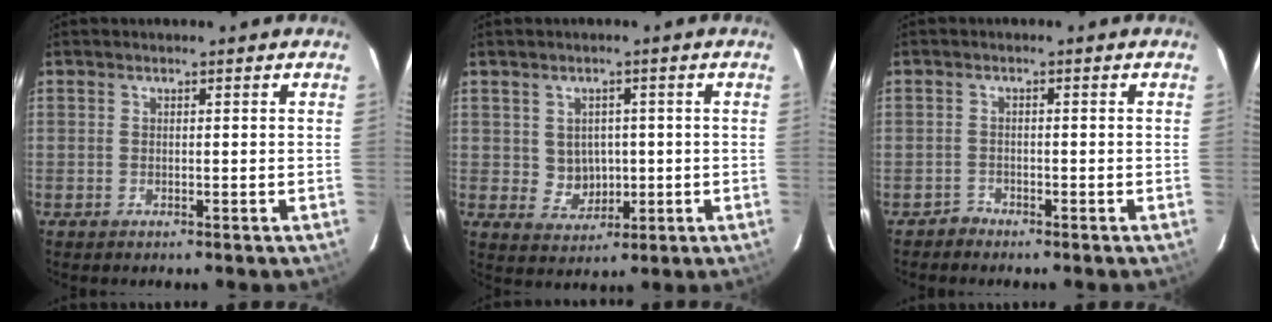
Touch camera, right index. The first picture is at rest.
{"total": 4.4, "force": [0.2, 4.2, 1.5], "torque": [-0.031, 0.009, 0.016]}
{"total": 1.5, "force": [-1.2, 0.7, -0.4], "torque": [0.007, 0.009, -0.021]}